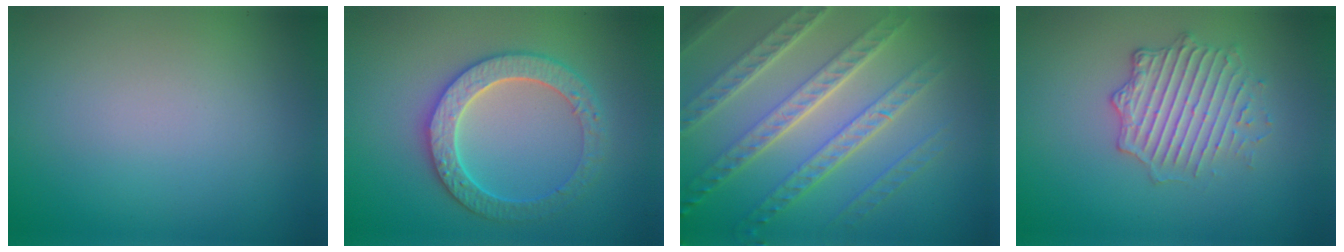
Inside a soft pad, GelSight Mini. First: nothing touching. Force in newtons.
{"total": 4.0, "press": 3.8, "slide": 1.0}
{"total": 7.6, "press": 5.3, "slide": 5.5}
{"total": 3.6, "press": 3.3, "slide": 1.6}